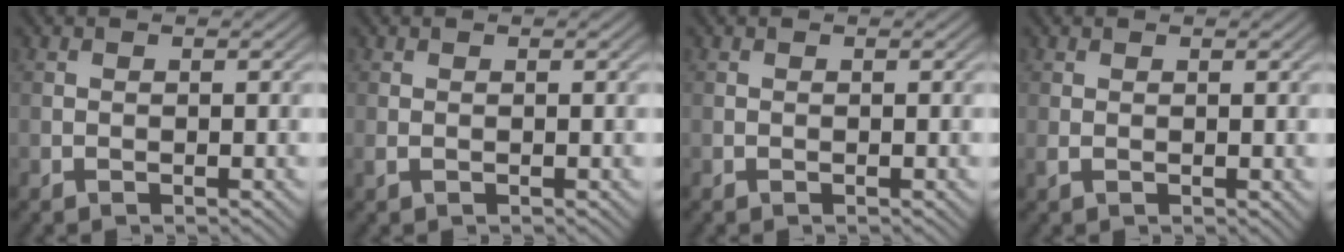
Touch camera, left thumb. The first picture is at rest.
{"total": 0.5, "force": [0.1, 0.3, 0.5], "torque": [-0.014, 0.000, 0.003]}
{"total": 0.0}
{"total": 1.2, "force": [0.3, 0.6, 1.0], "torque": [-0.020, 0.000, 0.008]}